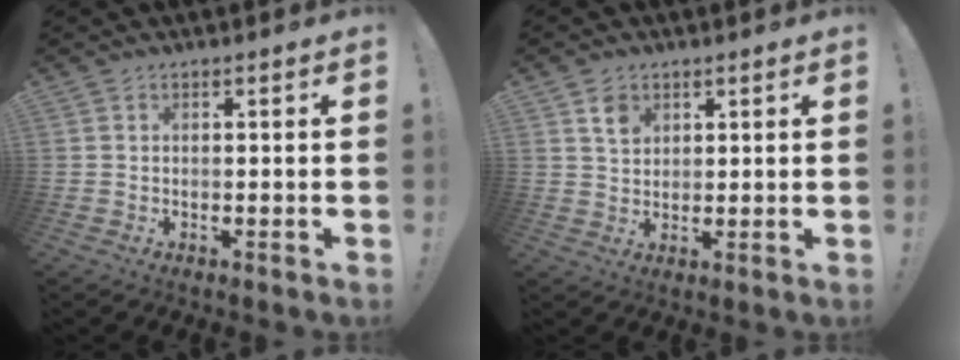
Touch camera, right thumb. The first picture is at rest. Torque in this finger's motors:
{"motor_torque": [0.31, 0.77, 0.39, -0.10, -0.02]}